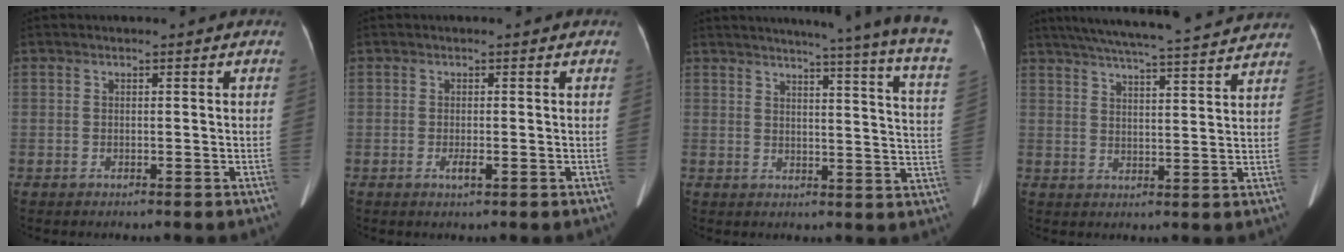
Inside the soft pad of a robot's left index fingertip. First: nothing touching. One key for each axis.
{"total": 1.2, "fx": -0.3, "fy": 0.2, "fz": 1.2, "tx": -0.026, "ty": -0.003, "tz": -0.007}
{"total": 22.4, "fx": 19.5, "fy": -2.0, "fz": 10.9, "tx": -0.151, "ty": -0.091, "tz": 0.214}
{"total": 21.1, "fx": 19.1, "fy": 0.9, "fz": 9.0, "tx": -0.152, "ty": 0.018, "tz": 0.251}